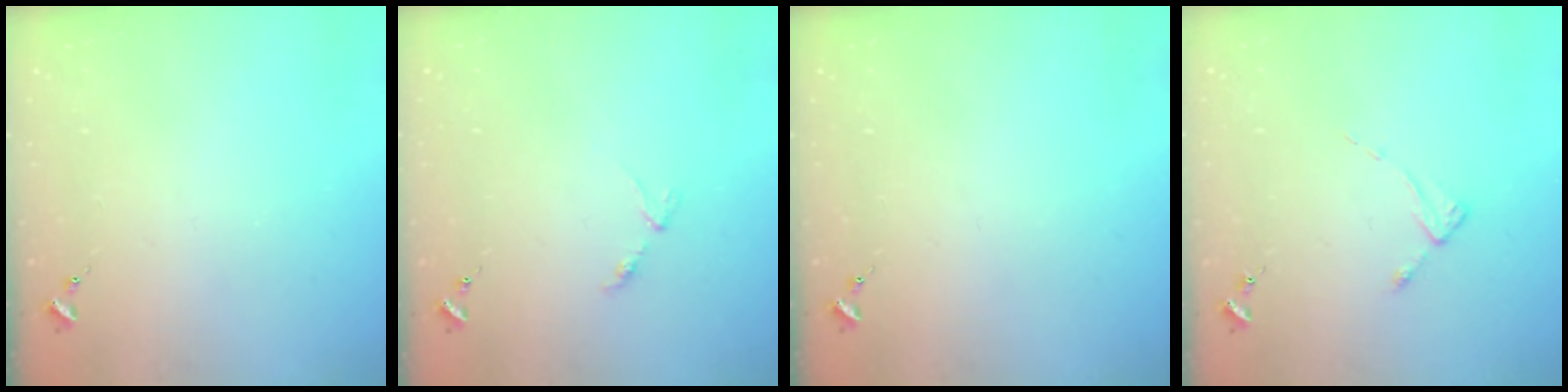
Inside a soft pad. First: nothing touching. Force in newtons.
{"total": 2.8, "press": 2.8, "slide": 0.5}
{"total": 0.0}
{"total": 2.2, "press": 2.2, "slide": 0.4}